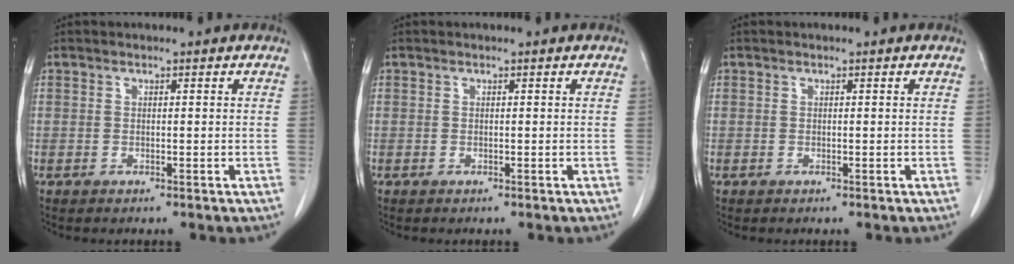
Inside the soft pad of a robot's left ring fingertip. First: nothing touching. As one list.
[{"total": 0.0}, {"total": 0.0}]